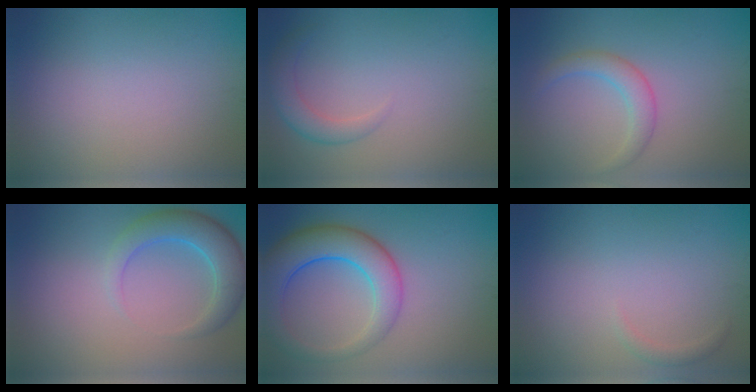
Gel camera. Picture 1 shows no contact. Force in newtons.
{"total": 2.2, "press": 2.2, "slide": 0.1}
{"total": 2.4, "press": 2.4, "slide": 0.1}
{"total": 4.2, "press": 4.2, "slide": 0.2}
{"total": 6.9, "press": 6.9, "slide": 0.4}
{"total": 0.8, "press": 0.8, "slide": 0.0}